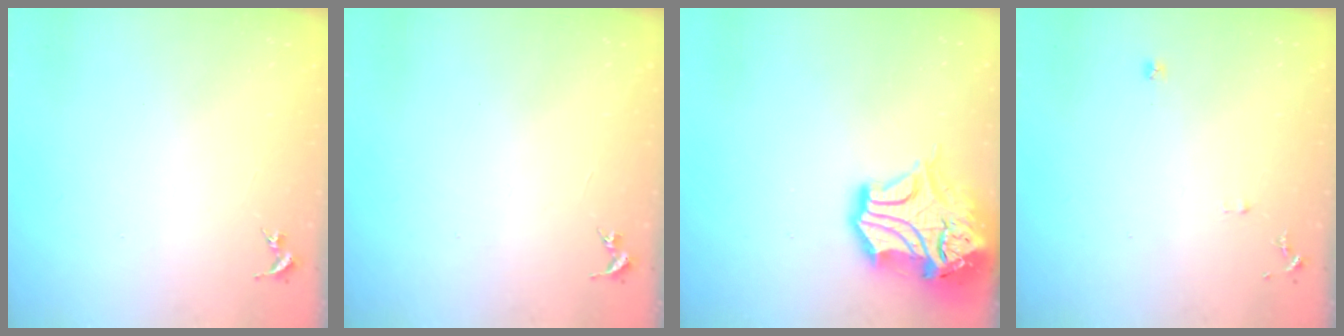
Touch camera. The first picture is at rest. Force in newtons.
{"total": 0.0}
{"total": 17.4, "press": 17.2, "slide": 2.6}
{"total": 5.6, "press": 5.5, "slide": 0.6}